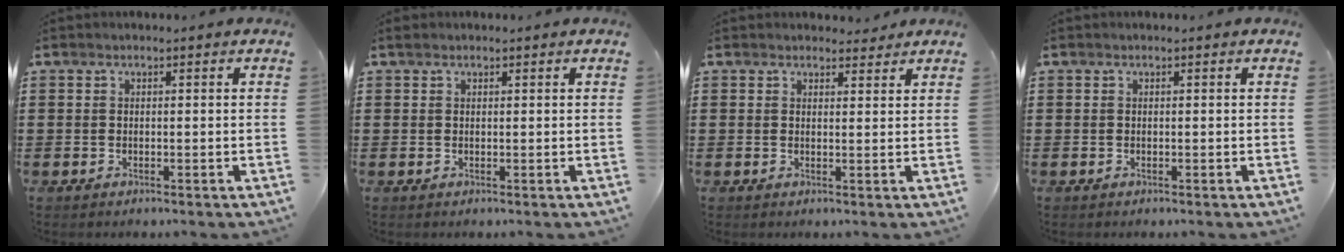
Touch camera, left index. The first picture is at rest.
{"total": 0.6, "force": [0.4, 0.4, 0.2], "torque": [-0.005, 0.004, 0.008]}
{"total": 2.2, "force": [2.0, 0.8, 0.3], "torque": [-0.003, -0.001, 0.037]}
{"total": 0.0}